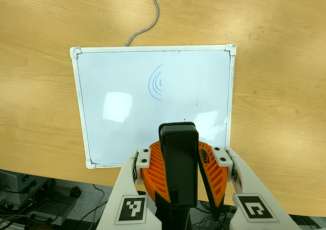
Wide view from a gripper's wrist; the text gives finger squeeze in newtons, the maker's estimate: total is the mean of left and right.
{"total": 12.6, "left": 11.6, "right": 13.6}